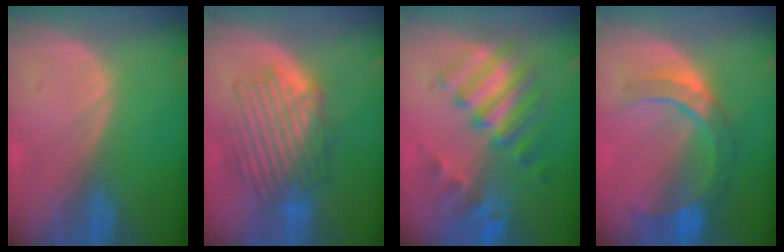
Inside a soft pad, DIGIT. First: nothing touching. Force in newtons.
{"total": 8.6, "press": 8.4, "slide": 1.9}
{"total": 8.8, "press": 8.1, "slide": 3.4}
{"total": 7.3, "press": 7.2, "slide": 0.8}